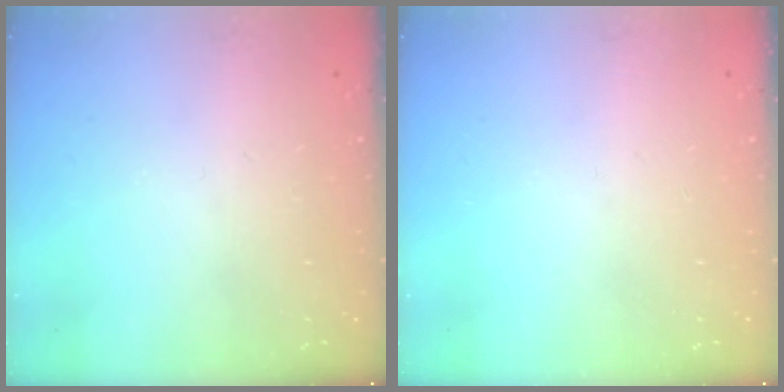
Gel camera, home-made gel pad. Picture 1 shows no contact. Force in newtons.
{"total": 0.0}